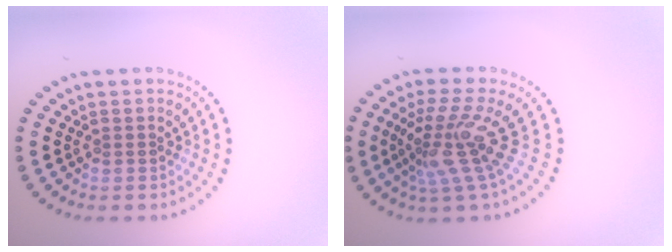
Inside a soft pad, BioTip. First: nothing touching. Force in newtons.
{"total": 4.4, "press": 2.9, "slide": 3.4}